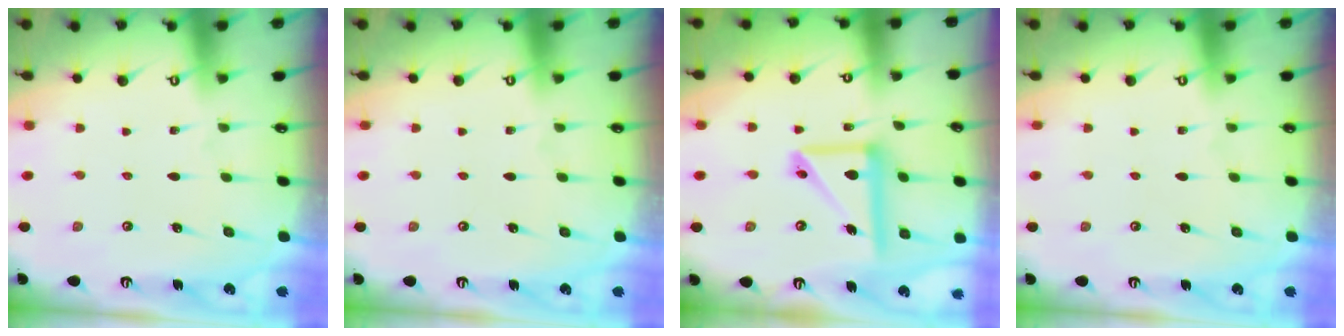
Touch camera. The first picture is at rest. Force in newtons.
{"total": 0.0}
{"total": 13.7, "press": 13.6, "slide": 2.2}
{"total": 0.0}